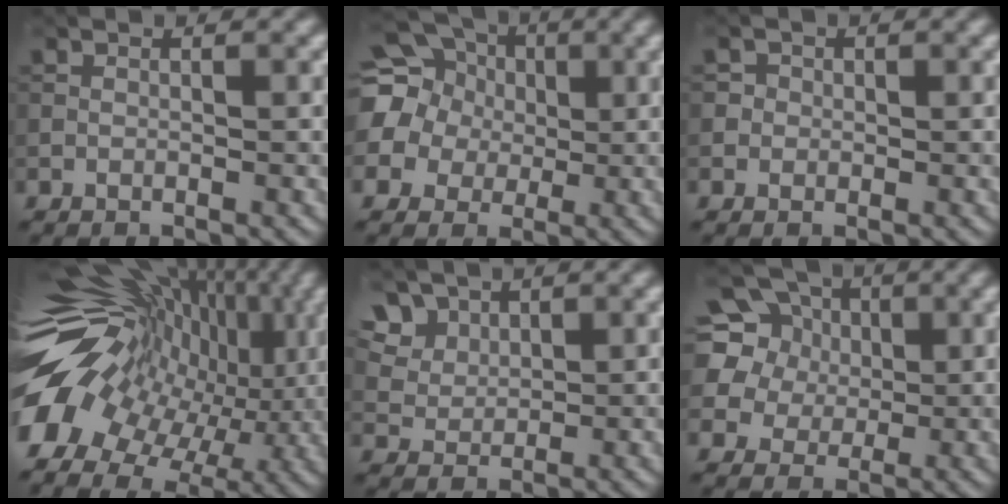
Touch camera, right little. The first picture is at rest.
{"total": 13.1, "force": [1.9, 12.2, 4.6], "torque": [-0.144, 0.012, -0.002]}
{"total": 0.9, "force": [0.0, 0.9, -0.1], "torque": [0.011, 0.000, -0.004]}
{"total": 16.6, "force": [-0.1, 11.2, 12.2], "torque": [-0.204, -0.008, 0.016]}
{"total": 4.6, "force": [2.6, 3.4, 1.5], "torque": [-0.042, 0.004, 0.059]}
{"total": 9.9, "force": [3.3, 8.7, 3.3], "torque": [-0.097, 0.039, 0.043]}